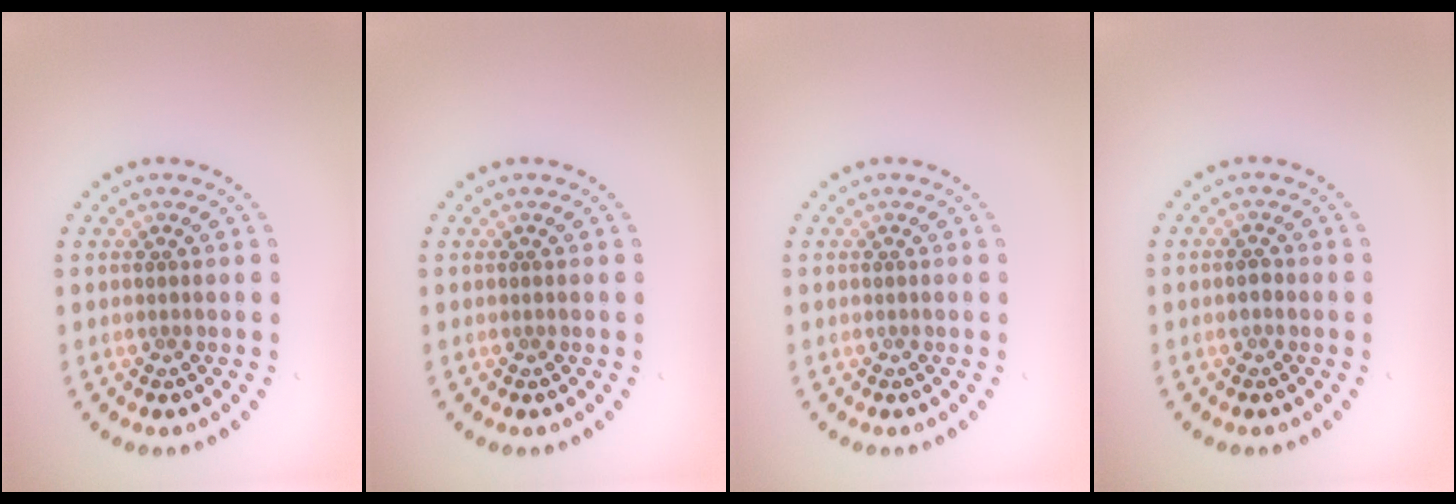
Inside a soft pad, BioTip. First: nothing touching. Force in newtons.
{"total": 0.0}
{"total": 0.0}
{"total": 1.0, "press": 1.0, "slide": 0.2}